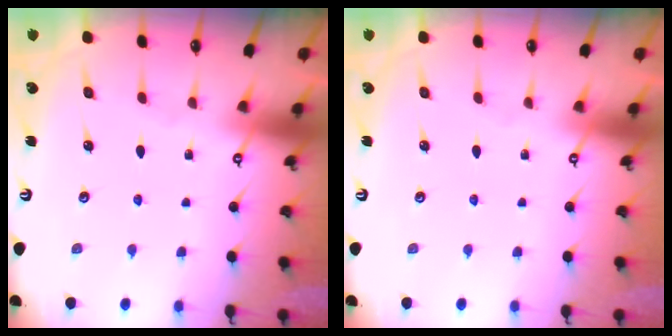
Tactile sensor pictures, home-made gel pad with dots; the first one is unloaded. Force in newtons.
{"total": 0.0}